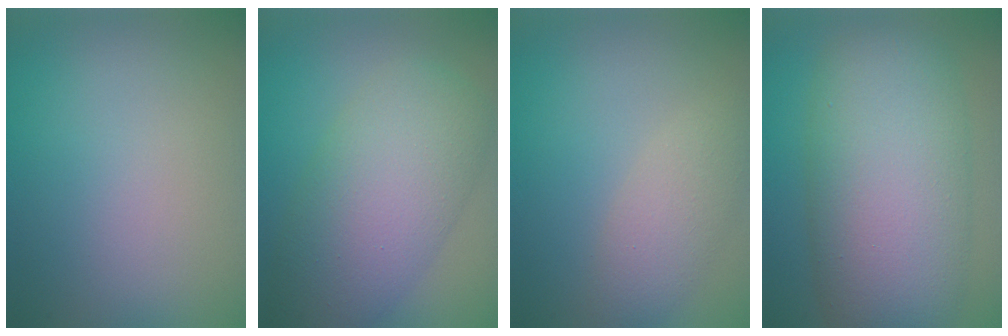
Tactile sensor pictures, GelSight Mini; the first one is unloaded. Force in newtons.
{"total": 8.5, "press": 8.5, "slide": 0.3}
{"total": 2.8, "press": 2.8, "slide": 0.2}
{"total": 11.5, "press": 11.5, "slide": 0.6}